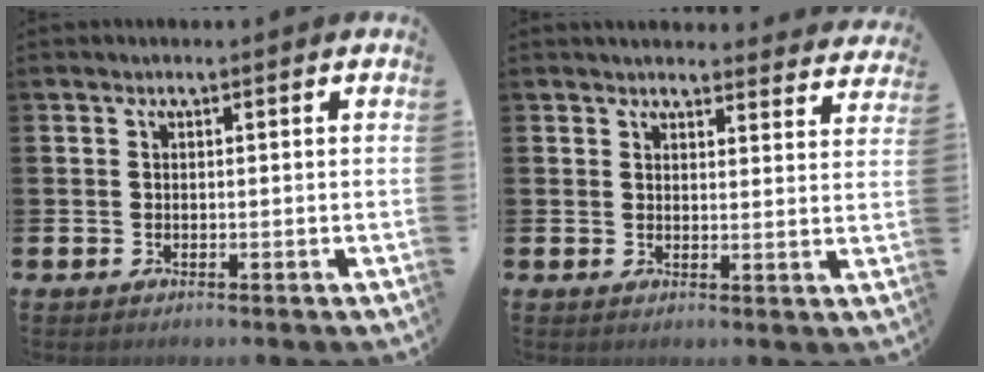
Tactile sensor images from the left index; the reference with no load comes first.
{"total": 3.6, "force": [3.5, 0.6, 0.1], "torque": [0.001, -0.023, 0.062]}